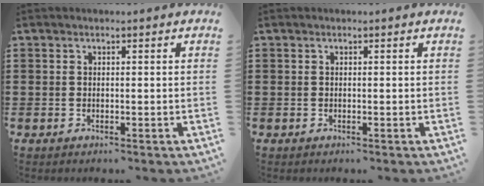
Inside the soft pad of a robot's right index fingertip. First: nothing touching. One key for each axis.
{"total": 0.0}